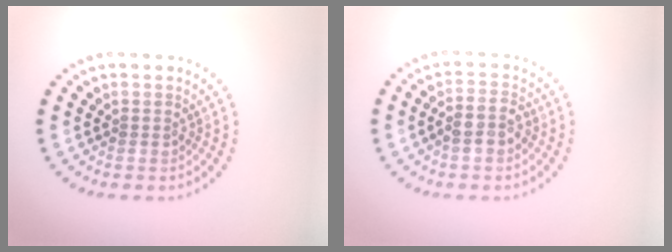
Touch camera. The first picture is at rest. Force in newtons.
{"total": 2.2, "press": 2.1, "slide": 0.7}